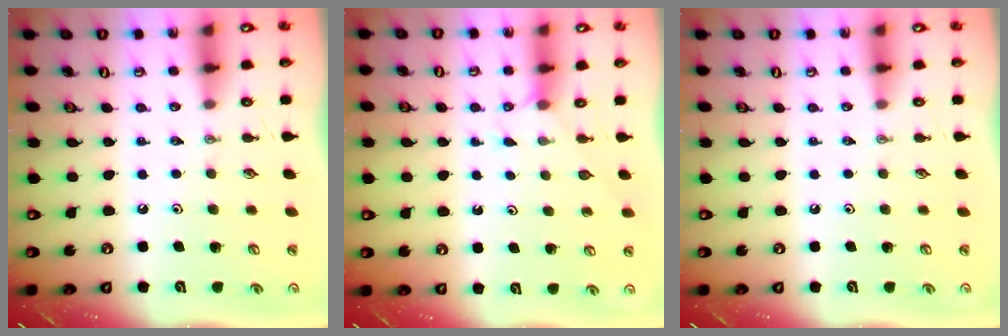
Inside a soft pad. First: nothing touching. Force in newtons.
{"total": 3.0, "press": 2.9, "slide": 0.4}
{"total": 0.0}